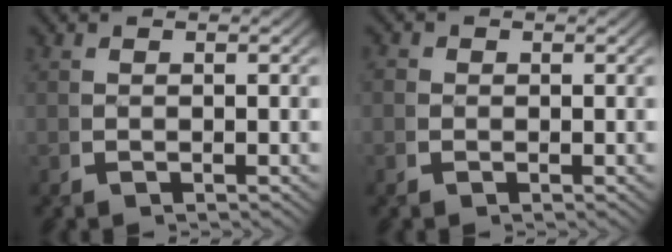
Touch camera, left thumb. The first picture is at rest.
{"total": 0.9, "force": [-0.1, 0.9, 0.1], "torque": [-0.004, -0.006, -0.005]}